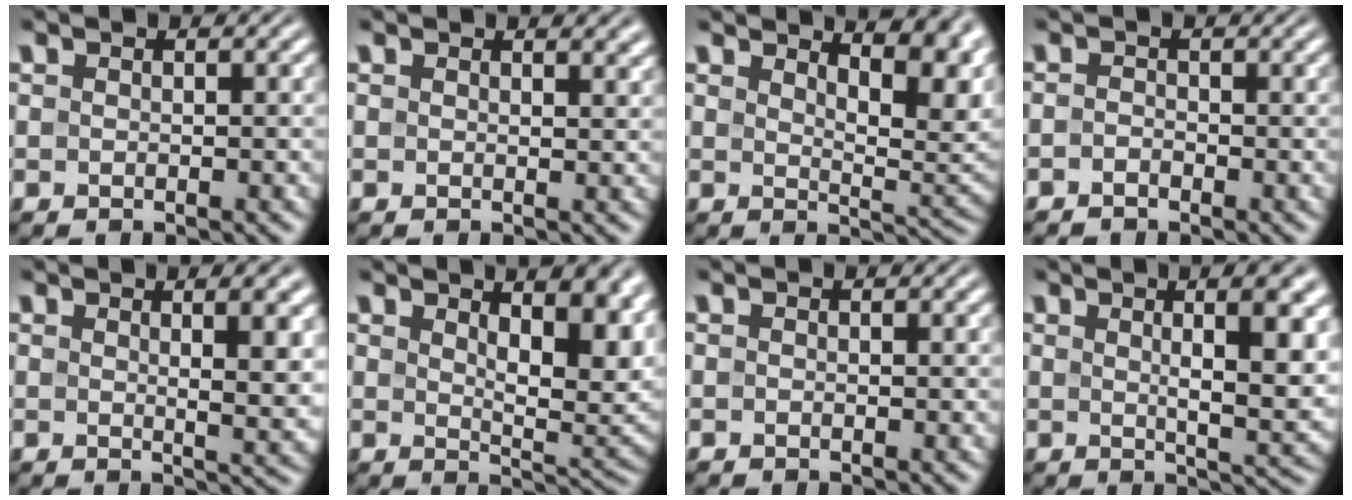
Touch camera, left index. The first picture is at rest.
{"total": 1.7, "force": [1.3, 0.5, 0.9], "torque": [-0.004, 0.001, 0.018]}
{"total": 8.2, "force": [5.1, 2.5, 5.9], "torque": [-0.063, 0.016, 0.075]}
{"total": 0.8, "force": [-0.7, 0.3, 0.3], "torque": [-0.007, 0.000, -0.015]}
{"total": 6.9, "force": [2.0, 2.2, 6.2], "torque": [-0.045, 0.004, 0.023]}
{"total": 8.8, "force": [3.9, 3.5, 7.0], "torque": [-0.072, 0.003, 0.057]}
{"total": 0.0}
{"total": 9.5, "force": [2.5, 2.8, 8.7], "torque": [-0.092, 0.009, 0.025]}